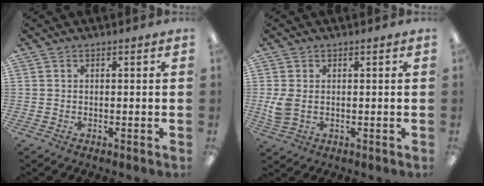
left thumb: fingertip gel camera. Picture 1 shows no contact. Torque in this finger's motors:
{"motor_torque": [-0.07, 0.15, -0.02, 0.01, 0.02]}